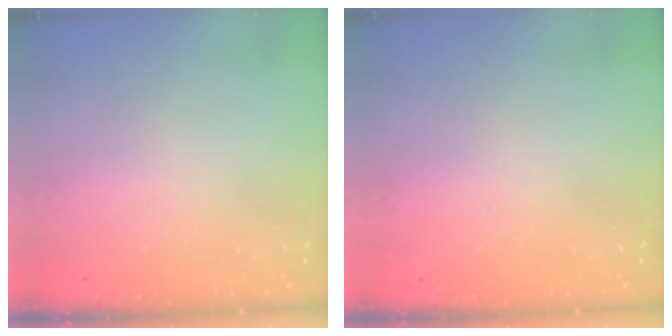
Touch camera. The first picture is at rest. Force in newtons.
{"total": 0.0}